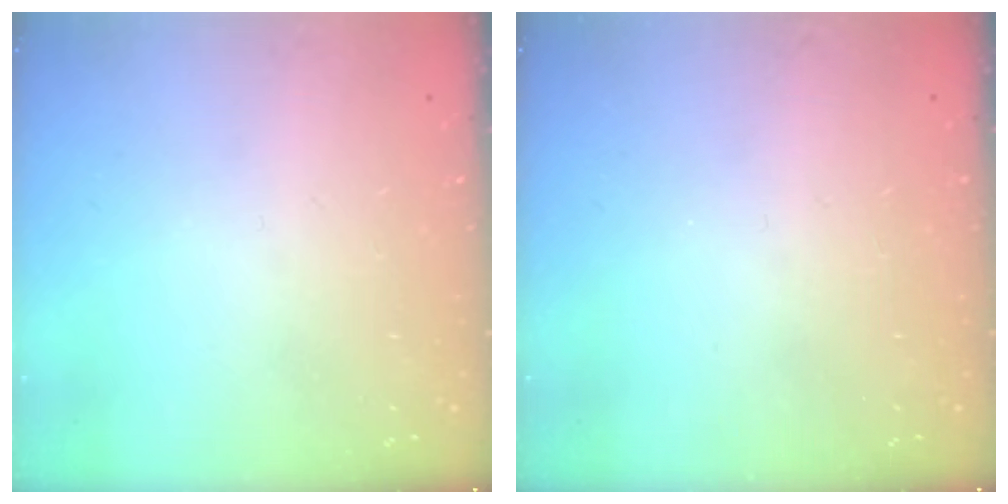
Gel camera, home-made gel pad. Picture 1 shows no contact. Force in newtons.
{"total": 0.0}